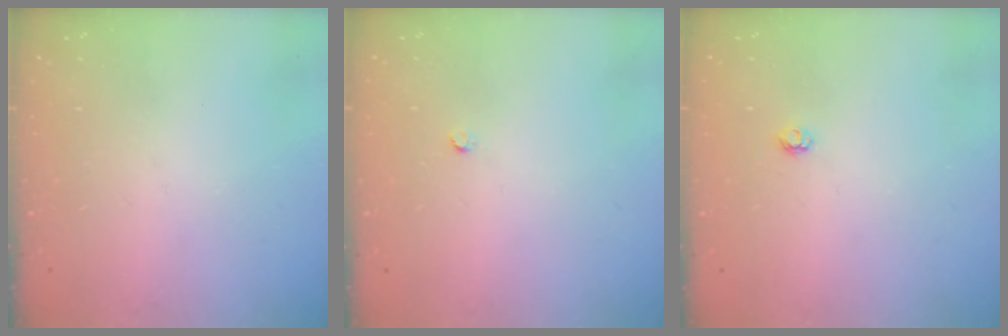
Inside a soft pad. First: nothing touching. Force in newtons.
{"total": 2.2, "press": 2.2, "slide": 0.3}
{"total": 2.9, "press": 2.9, "slide": 0.4}